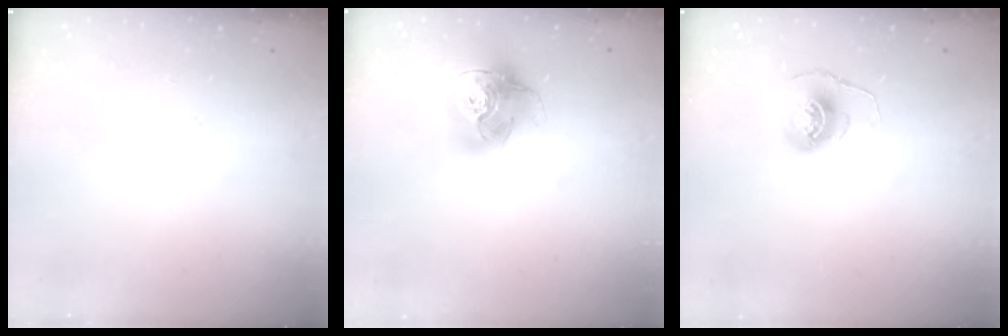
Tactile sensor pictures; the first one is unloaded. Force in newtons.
{"total": 16.4, "press": 16.4, "slide": 1.7}
{"total": 6.0, "press": 6.0, "slide": 0.3}